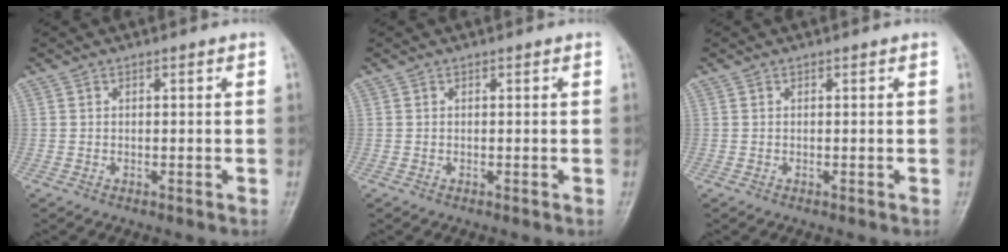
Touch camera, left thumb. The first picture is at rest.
{"total": 0.0}
{"total": 0.0}